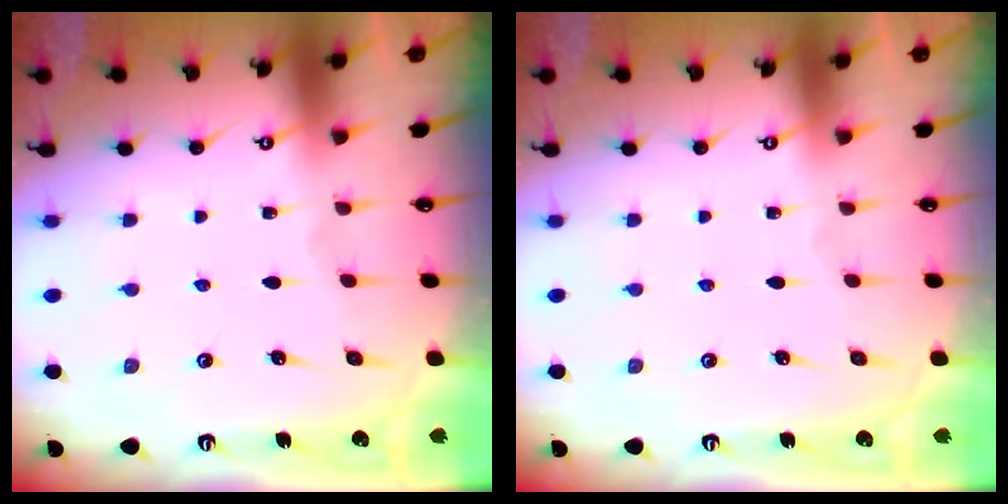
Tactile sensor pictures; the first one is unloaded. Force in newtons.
{"total": 0.0}